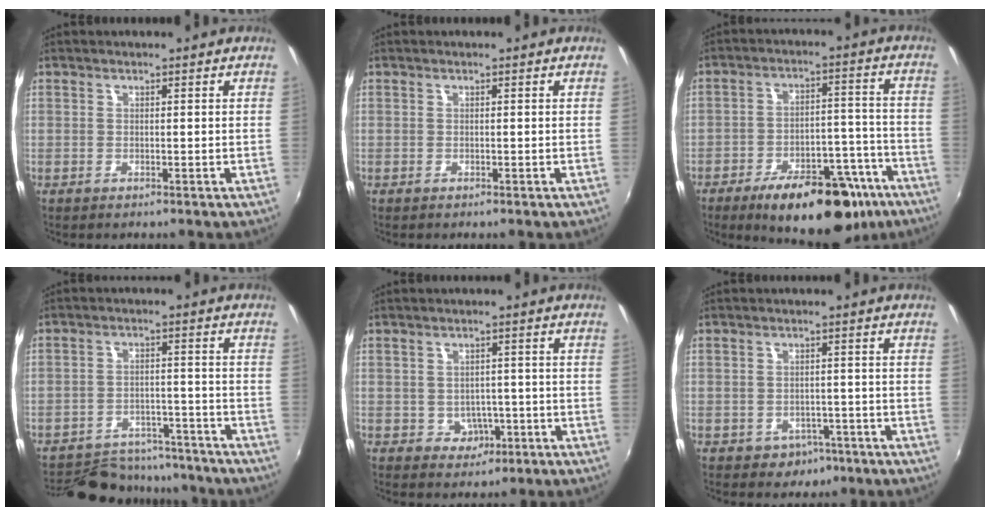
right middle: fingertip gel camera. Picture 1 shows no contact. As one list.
[{"total": 0.0}, {"total": 20.0, "force": [-13.5, 8.4, 12.0], "torque": [-0.180, 0.011, -0.177]}, {"total": 17.1, "force": [-15.1, 6.1, 5.3], "torque": [-0.122, 0.018, -0.200]}, {"total": 3.9, "force": [-1.2, 3.6, 1.1], "torque": [-0.027, 0.007, -0.006]}, {"total": 4.4, "force": [-2.4, 3.6, 1.1], "torque": [-0.032, 0.002, -0.025]}]